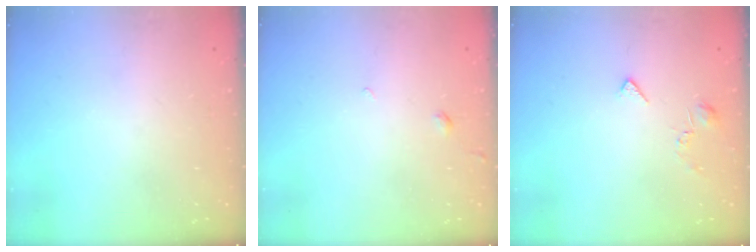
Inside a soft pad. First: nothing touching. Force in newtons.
{"total": 1.5, "press": 1.5, "slide": 0.5}
{"total": 4.4, "press": 4.3, "slide": 0.7}